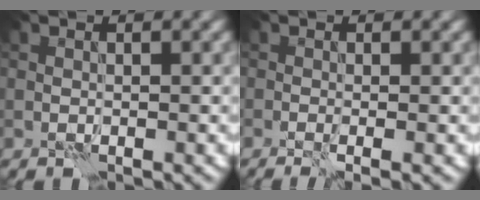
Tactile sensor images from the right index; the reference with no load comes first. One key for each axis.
{"total": 2.5, "fx": -0.8, "fy": 0.8, "fz": 2.2, "tx": -0.027, "ty": -0.001, "tz": -0.017}